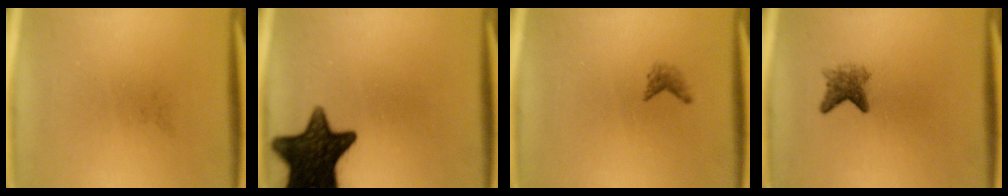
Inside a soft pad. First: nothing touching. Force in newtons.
{"total": 15.4}
{"total": 1.1}
{"total": 2.9}